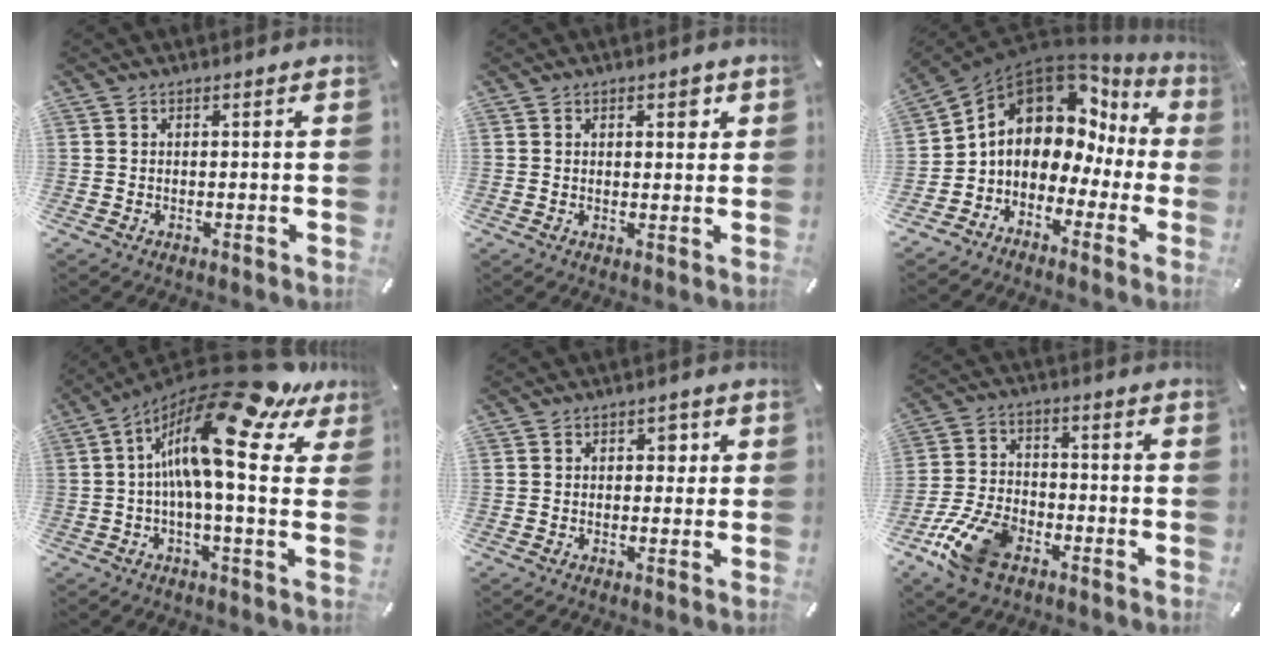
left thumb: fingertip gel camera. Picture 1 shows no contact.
{"total": 3.1, "force": [1.2, 1.8, 2.1], "torque": [-0.022, -0.002, 0.014]}
{"total": 11.6, "force": [3.6, 9.1, 6.2], "torque": [-0.109, -0.035, 0.060]}
{"total": 20.6, "force": [9.2, 5.3, 17.7], "torque": [-0.309, -0.083, 0.147]}
{"total": 2.8, "force": [0.7, 2.0, 1.8], "torque": [-0.006, -0.004, 0.002]}
{"total": 12.8, "force": [-7.0, 7.4, 7.7], "torque": [-0.154, 0.036, -0.127]}